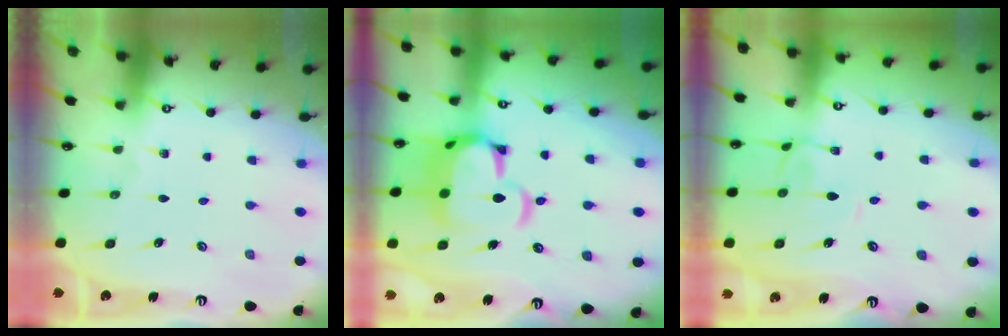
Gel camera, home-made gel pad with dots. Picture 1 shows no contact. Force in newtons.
{"total": 8.9, "press": 8.7, "slide": 1.6}
{"total": 2.7, "press": 2.7, "slide": 0.2}